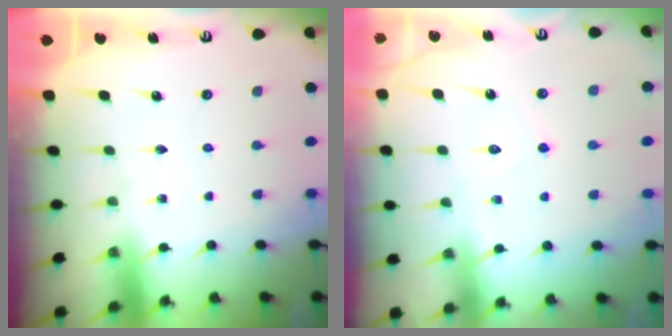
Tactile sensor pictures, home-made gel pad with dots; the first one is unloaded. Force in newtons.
{"total": 5.1, "press": 5.0, "slide": 0.6}